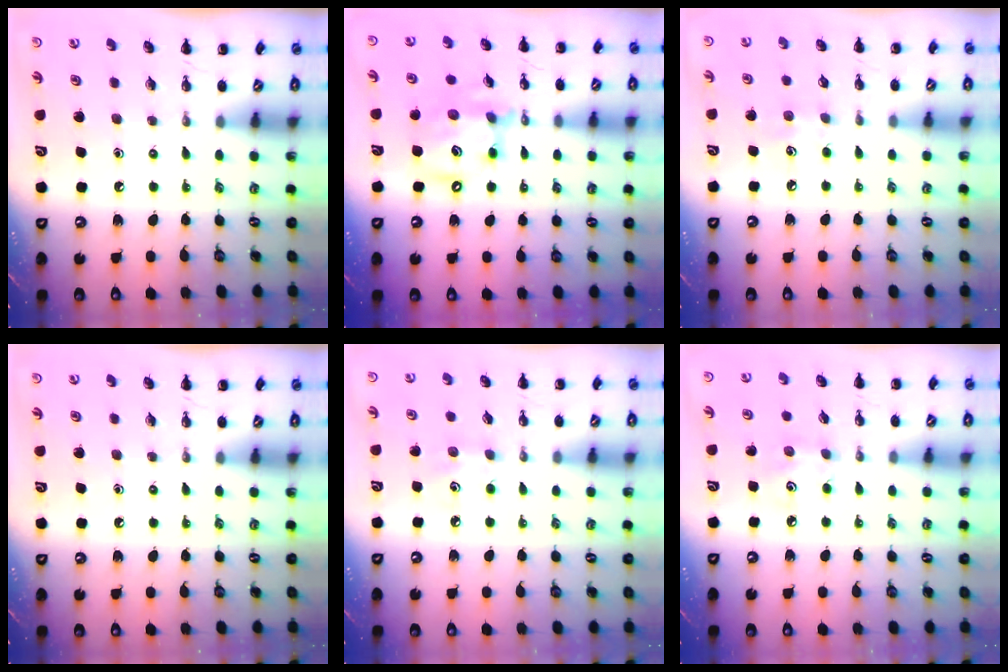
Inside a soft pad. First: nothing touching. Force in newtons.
{"total": 14.0, "press": 13.6, "slide": 3.4}
{"total": 5.2, "press": 5.1, "slide": 1.3}
{"total": 0.0}
{"total": 4.8, "press": 4.7, "slide": 1.0}
{"total": 3.9, "press": 3.8, "slide": 0.9}